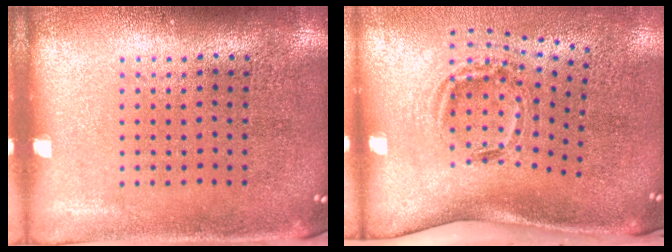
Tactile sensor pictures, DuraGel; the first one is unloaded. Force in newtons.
{"total": 1.7, "press": 1.2, "slide": 1.3}